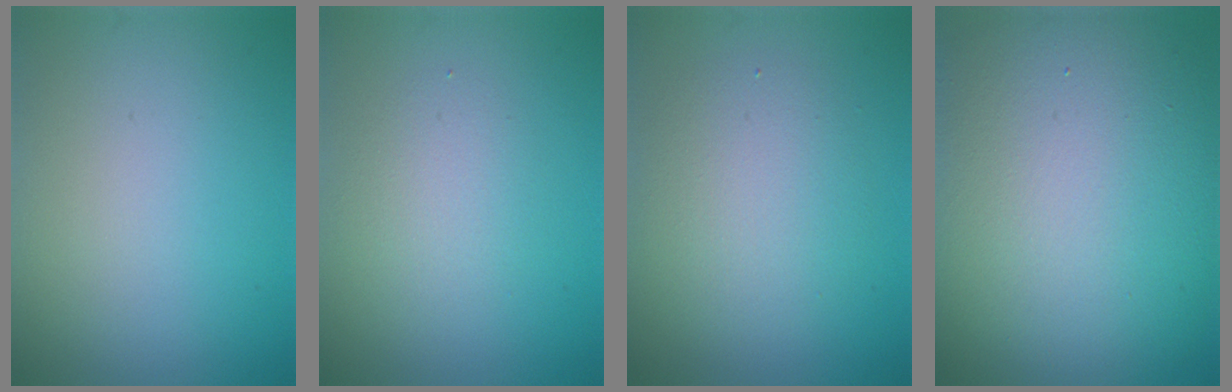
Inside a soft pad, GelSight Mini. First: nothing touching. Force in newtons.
{"total": 2.4, "press": 2.4, "slide": 0.2}
{"total": 4.1, "press": 4.1, "slide": 0.3}
{"total": 16.9, "press": 16.8, "slide": 1.0}